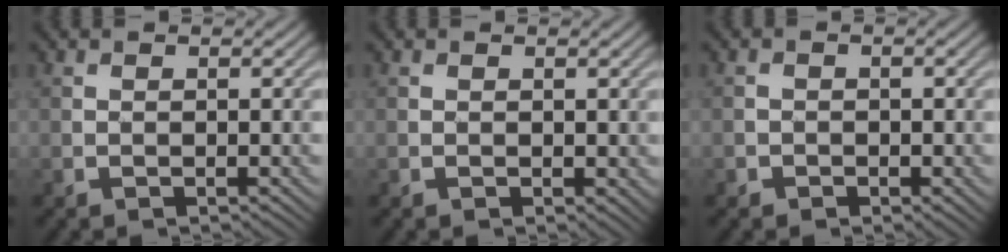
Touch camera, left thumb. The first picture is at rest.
{"total": 0.5, "force": [0.1, 0.4, 0.3], "torque": [-0.001, -0.003, 0.002]}
{"total": 1.4, "force": [-0.6, 1.3, 0.3], "torque": [0.003, -0.003, -0.009]}